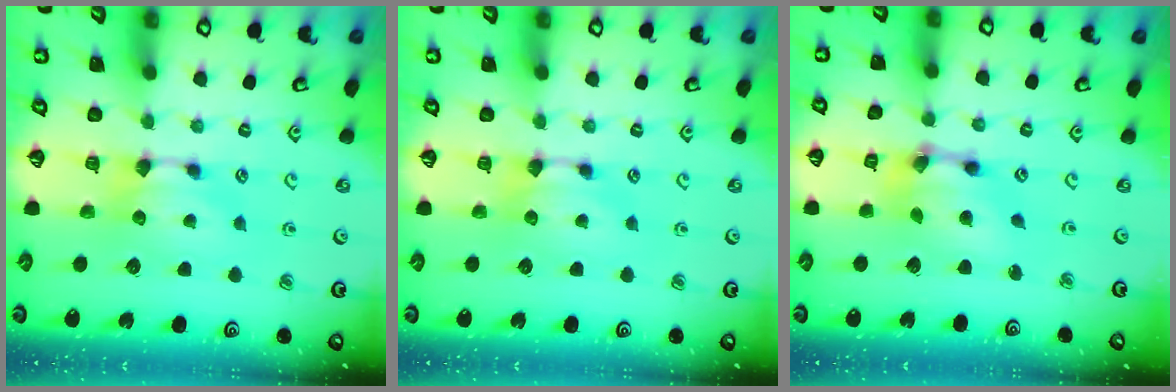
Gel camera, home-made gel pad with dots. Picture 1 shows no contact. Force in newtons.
{"total": 0.0}
{"total": 6.4, "press": 6.0, "slide": 2.0}